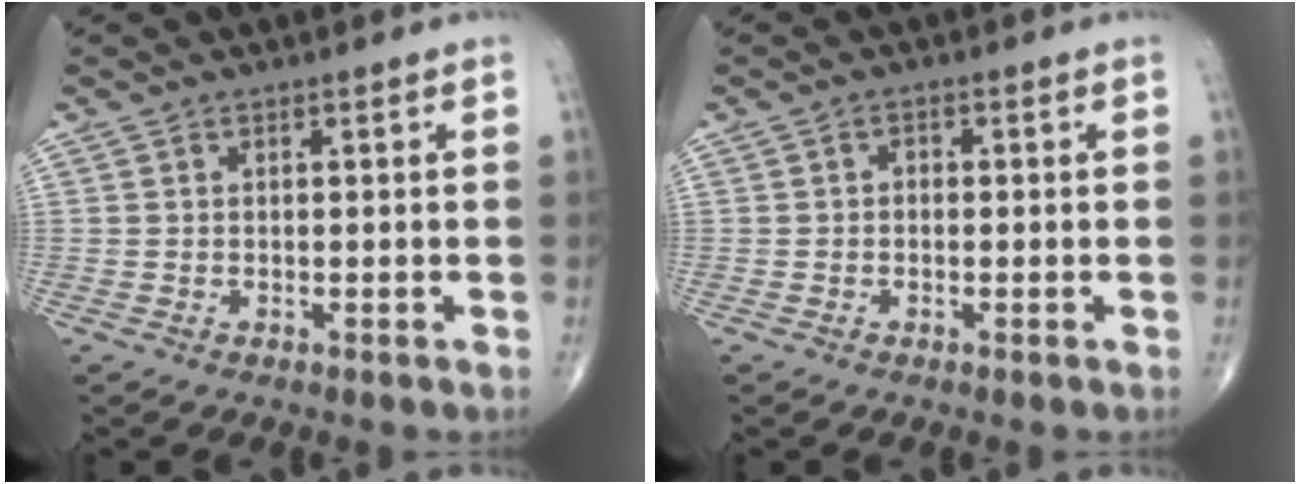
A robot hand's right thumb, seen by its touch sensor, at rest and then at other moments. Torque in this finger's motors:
{"motor_torque": [0.03, -0.09, 0.22, 0.03, 0.07]}